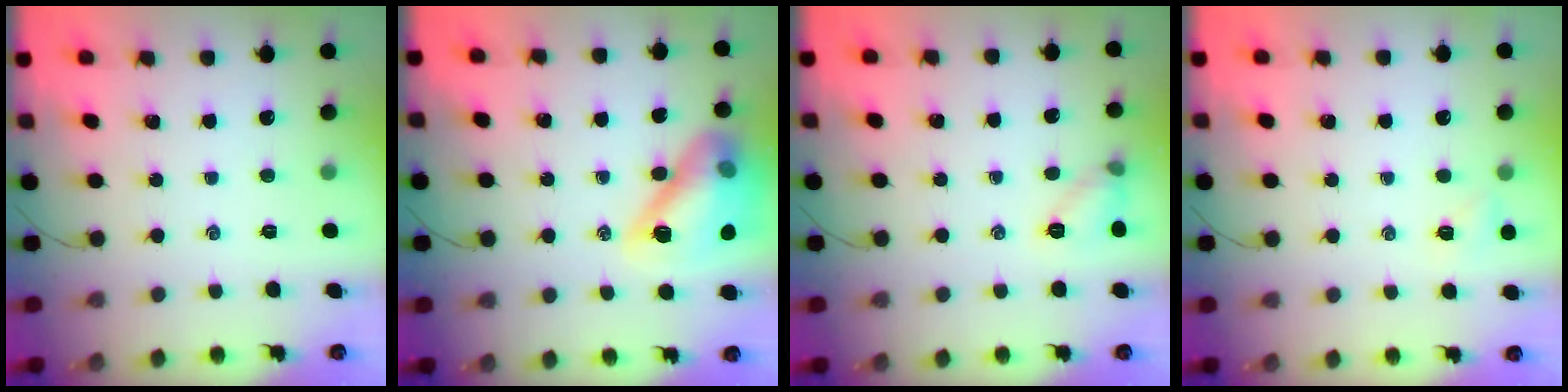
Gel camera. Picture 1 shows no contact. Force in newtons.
{"total": 17.0, "press": 16.9, "slide": 2.5}
{"total": 6.9, "press": 6.7, "slide": 1.5}
{"total": 4.4, "press": 4.2, "slide": 1.2}